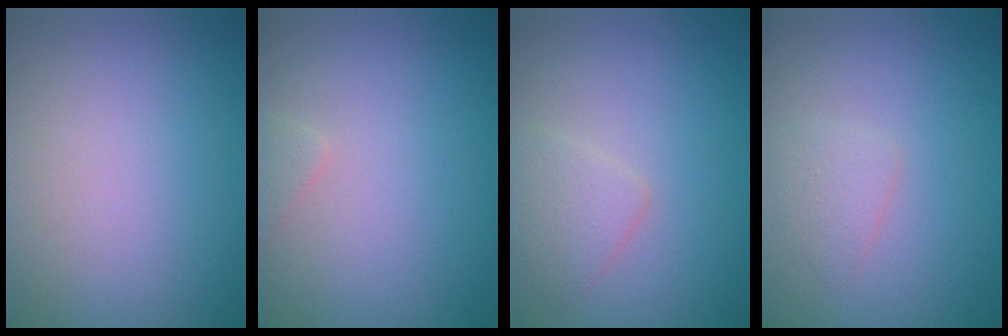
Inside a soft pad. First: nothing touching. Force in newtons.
{"total": 0.8, "press": 0.8, "slide": 0.0}
{"total": 1.8, "press": 1.8, "slide": 0.1}
{"total": 1.2, "press": 1.2, "slide": 0.0}